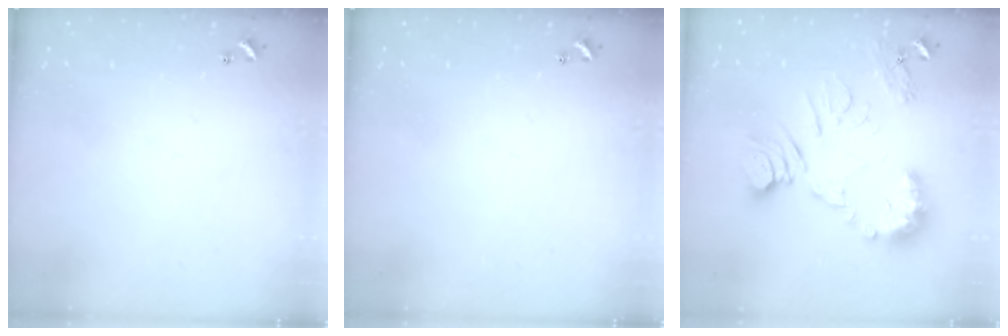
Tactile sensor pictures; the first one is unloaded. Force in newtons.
{"total": 0.0}
{"total": 14.5, "press": 14.5, "slide": 0.7}